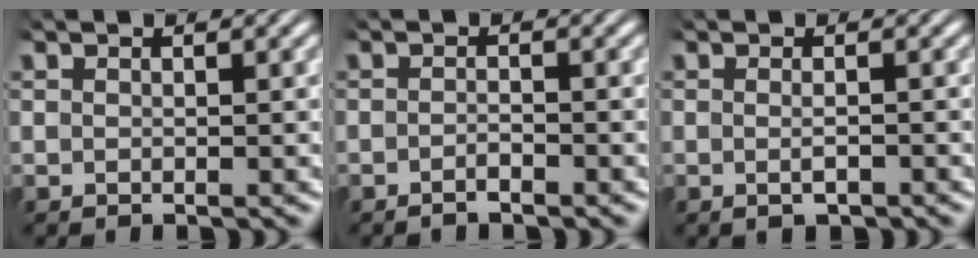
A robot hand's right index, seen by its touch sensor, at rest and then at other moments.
{"total": 1.4, "force": [-1.4, 0.1, 0.4], "torque": [-0.010, -0.002, -0.025]}
{"total": 1.5, "force": [-1.1, 0.3, 1.0], "torque": [-0.020, -0.005, -0.014]}